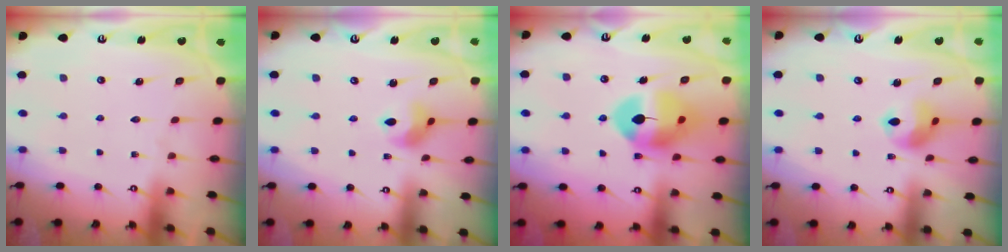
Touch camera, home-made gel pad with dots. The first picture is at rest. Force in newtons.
{"total": 6.9, "press": 6.9, "slide": 0.8}
{"total": 12.3, "press": 12.2, "slide": 1.7}
{"total": 9.6, "press": 9.5, "slide": 1.1}